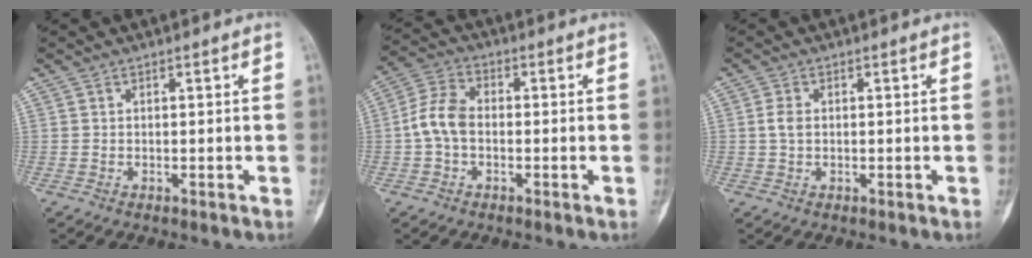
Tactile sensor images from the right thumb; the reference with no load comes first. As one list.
[{"total": 7.2, "force": [-0.9, 4.8, 5.2], "torque": [-0.102, 0.022, -0.028]}, {"total": 2.3, "force": [0.1, 1.5, 1.7], "torque": [-0.036, 0.002, 0.001]}]